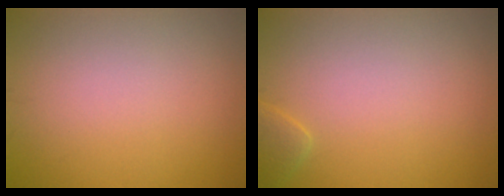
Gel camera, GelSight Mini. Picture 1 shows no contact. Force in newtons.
{"total": 1.3, "press": 1.3, "slide": 0.1}